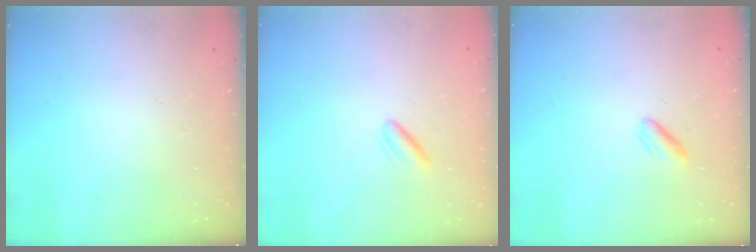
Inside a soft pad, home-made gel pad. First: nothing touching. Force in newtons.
{"total": 2.9, "press": 2.6, "slide": 1.3}
{"total": 2.1, "press": 2.0, "slide": 0.7}